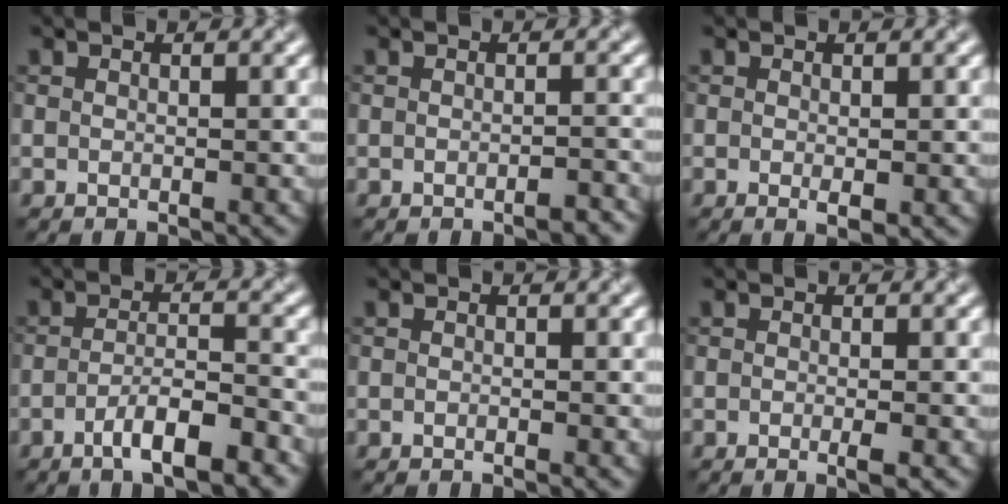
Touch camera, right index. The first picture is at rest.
{"total": 2.0, "force": [-1.1, 0.5, 1.6], "torque": [-0.020, 0.000, -0.011]}
{"total": 0.9, "force": [-0.2, 0.2, 0.9], "torque": [-0.013, -0.004, -0.001]}
{"total": 5.1, "force": [-2.9, 1.2, 4.0], "torque": [-0.068, 0.006, -0.050]}
{"total": 0.6, "force": [-0.3, 0.1, 0.6], "torque": [-0.009, -0.003, -0.004]}
{"total": 1.3, "force": [-0.4, 0.2, 1.2], "torque": [-0.020, -0.004, -0.005]}